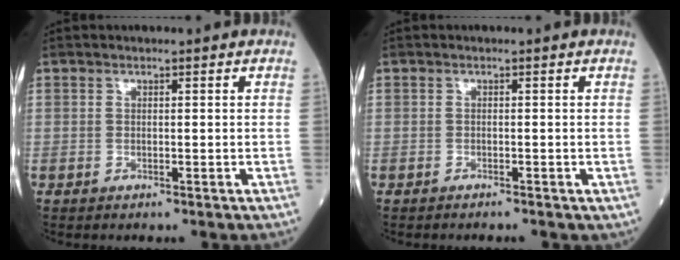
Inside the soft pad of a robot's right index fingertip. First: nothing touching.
{"total": 0.8, "force": [-0.8, 0.2, 0.2], "torque": [-0.005, -0.001, -0.011]}